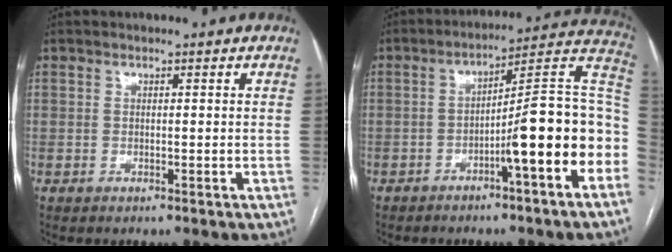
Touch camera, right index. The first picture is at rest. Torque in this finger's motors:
{"motor_torque": [2.12, -0.02, 1.05, 0.21]}